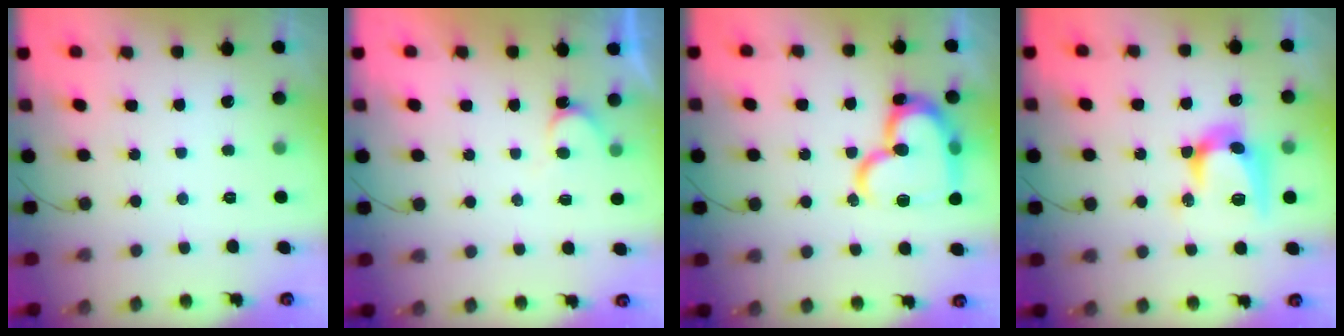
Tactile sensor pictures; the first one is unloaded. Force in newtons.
{"total": 4.0, "press": 4.0, "slide": 0.1}
{"total": 21.9, "press": 21.8, "slide": 2.1}
{"total": 12.0, "press": 11.9, "slide": 0.7}